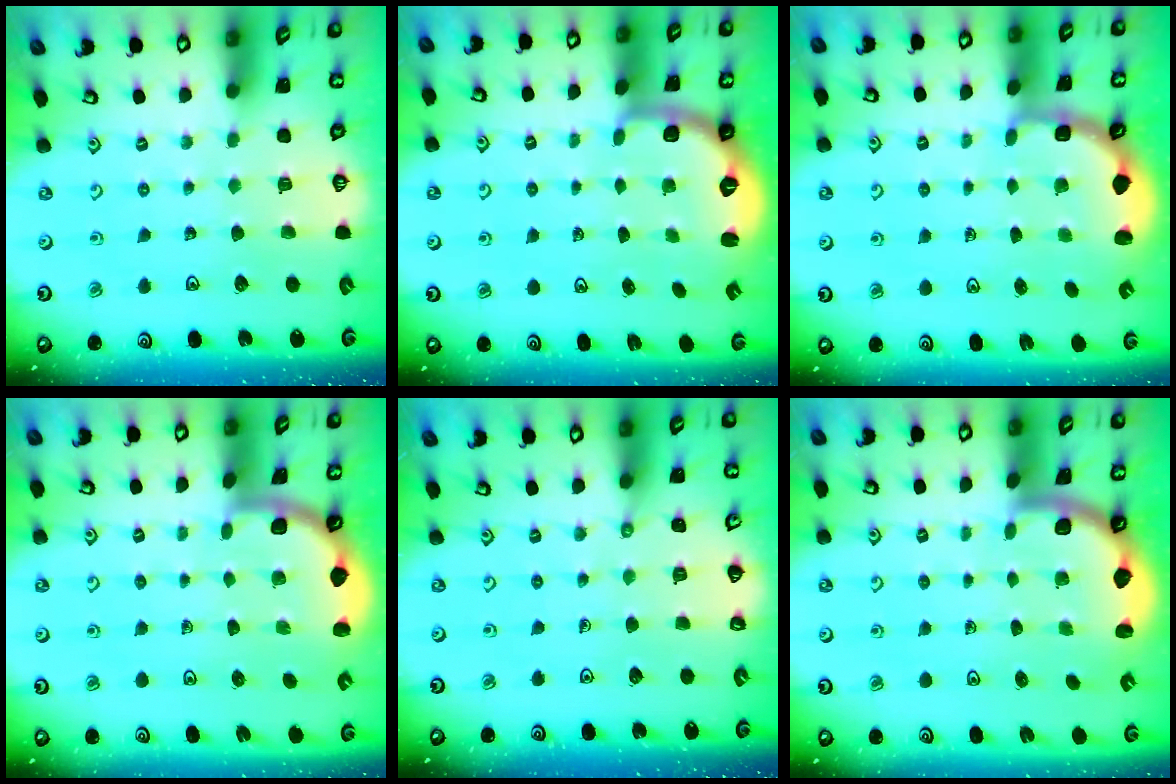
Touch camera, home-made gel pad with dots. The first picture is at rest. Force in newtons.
{"total": 2.6, "press": 1.4, "slide": 2.2}
{"total": 3.0, "press": 2.0, "slide": 2.2}
{"total": 2.2, "press": 2.2, "slide": 0.1}
{"total": 2.5, "press": 2.5, "slide": 0.4}
{"total": 2.5, "press": 2.4, "slide": 0.8}